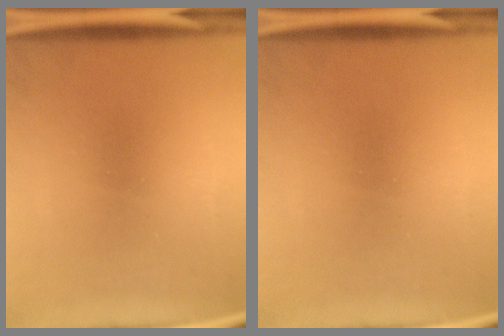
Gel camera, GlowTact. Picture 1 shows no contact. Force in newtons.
{"total": 0.0}